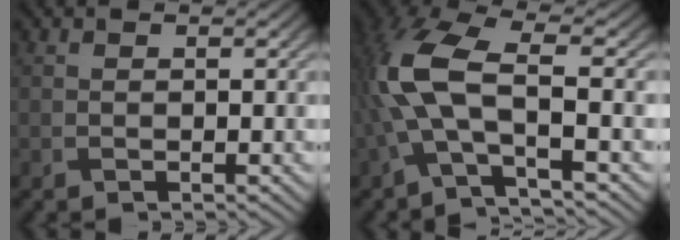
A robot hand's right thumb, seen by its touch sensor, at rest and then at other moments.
{"total": 9.8, "force": [-1.6, 3.3, 9.1], "torque": [-0.218, 0.013, -0.048]}